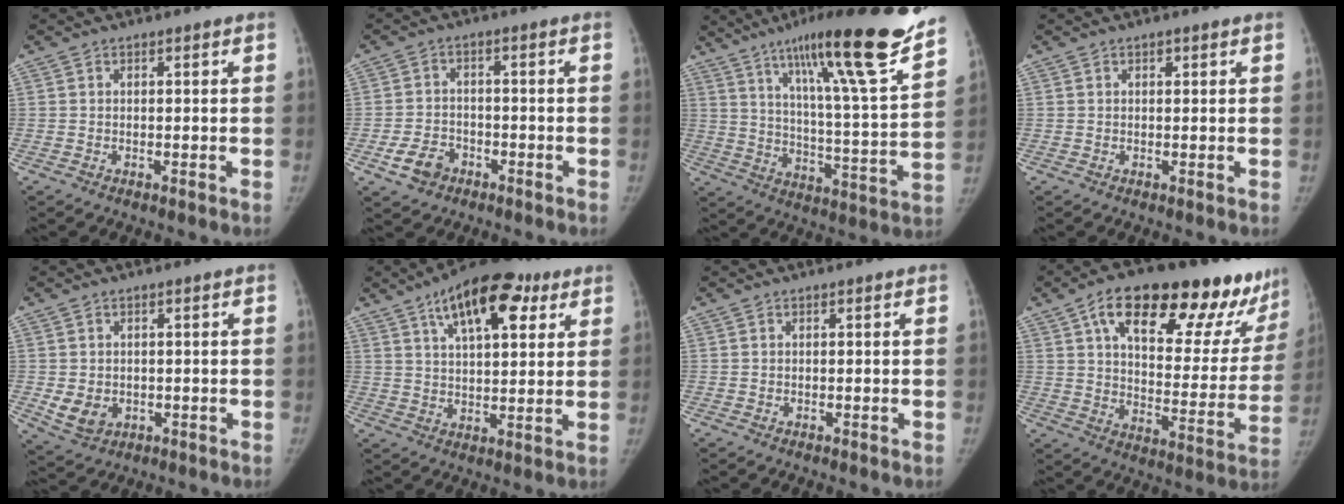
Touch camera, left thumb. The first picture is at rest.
{"total": 5.4, "force": [-2.9, 4.0, 2.3], "torque": [-0.035, 0.019, -0.047]}
{"total": 25.8, "force": [18.2, 2.0, 18.2], "torque": [-0.262, -0.079, 0.280]}
{"total": 0.8, "force": [0.5, 0.4, 0.5], "torque": [-0.003, -0.002, 0.007]}
{"total": 5.0, "force": [-0.6, 4.1, 2.8], "torque": [-0.040, -0.006, 0.005]}
{"total": 16.7, "force": [8.5, 7.2, 12.4], "torque": [-0.161, -0.011, 0.131]}
{"total": 0.0}
{"total": 29.1, "force": [17.7, 11.1, 20.2], "torque": [-0.251, -0.038, 0.261]}